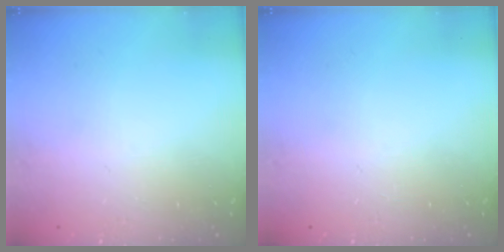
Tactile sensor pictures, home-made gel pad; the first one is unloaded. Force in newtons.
{"total": 0.0}